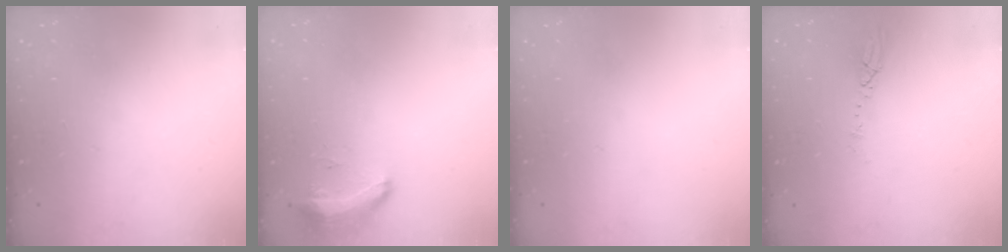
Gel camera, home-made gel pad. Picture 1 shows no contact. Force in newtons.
{"total": 9.0, "press": 8.7, "slide": 2.3}
{"total": 0.0}
{"total": 3.9, "press": 3.8, "slide": 0.4}